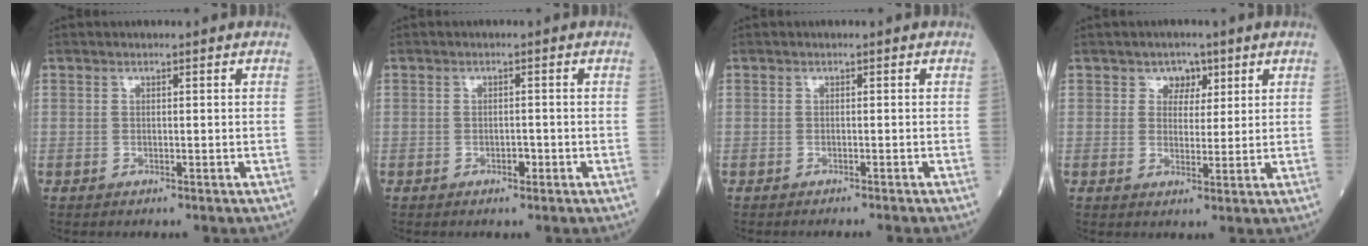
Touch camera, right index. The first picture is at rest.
{"total": 1.2, "force": [-0.7, 0.5, 0.8], "torque": [-0.013, 0.002, -0.011]}
{"total": 2.4, "force": [-2.1, -0.6, 0.9], "torque": [-0.008, 0.002, -0.027]}
{"total": 3.3, "force": [1.8, 2.6, 1.1], "torque": [-0.005, 0.002, 0.023]}